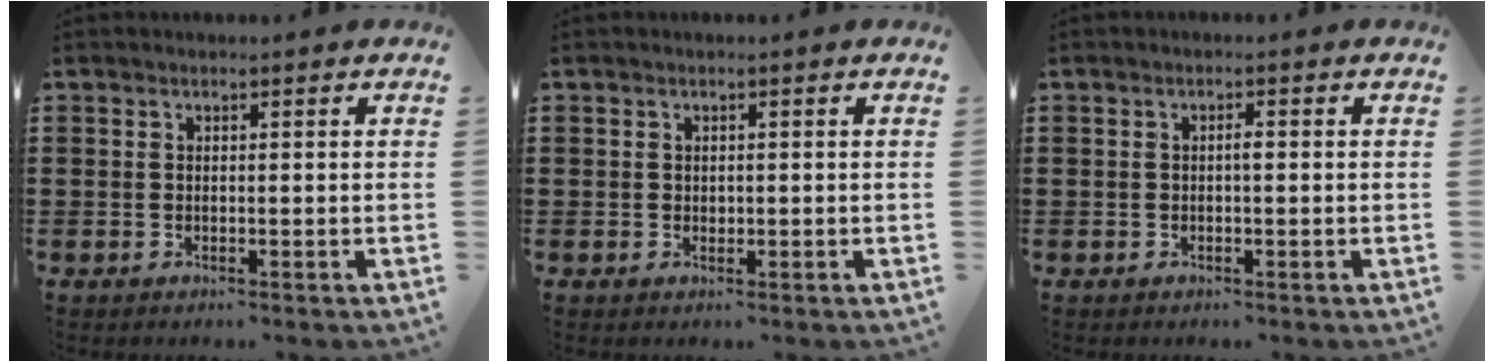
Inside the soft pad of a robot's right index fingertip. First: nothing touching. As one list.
[{"total": 0.6, "force": [0.1, 0.6, 0.2], "torque": [-0.006, 0.003, 0.003]}, {"total": 1.0, "force": [-0.1, 0.3, 1.0], "torque": [-0.019, 0.001, -0.003]}]